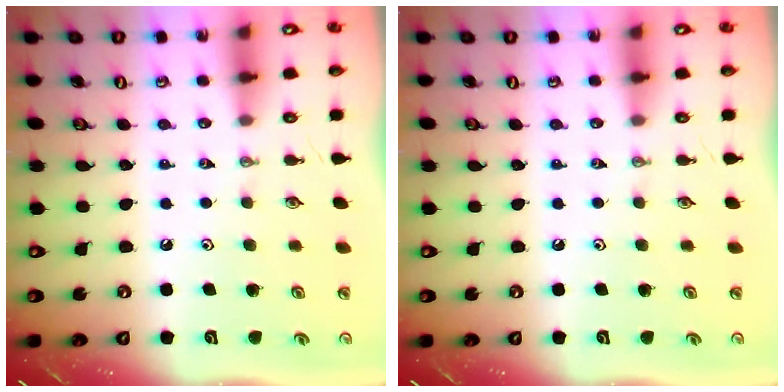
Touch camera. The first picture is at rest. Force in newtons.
{"total": 0.0}